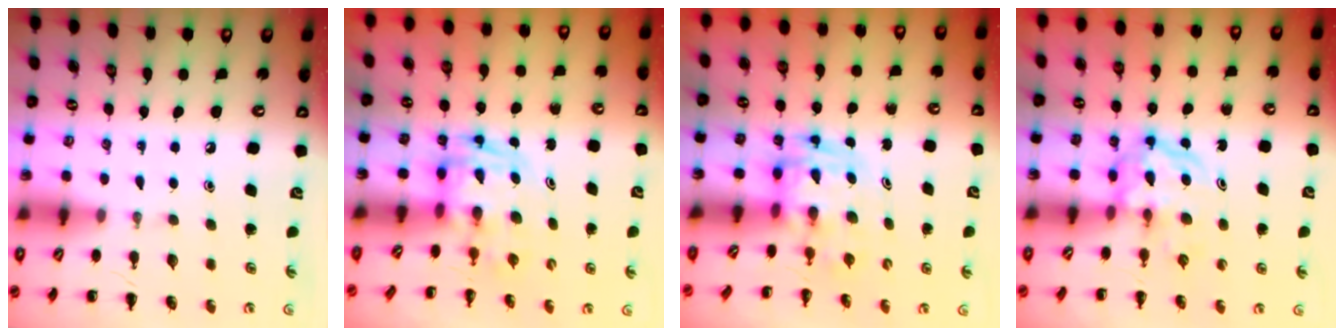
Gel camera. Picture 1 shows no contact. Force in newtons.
{"total": 2.8, "press": 2.8, "slide": 0.5}
{"total": 3.3, "press": 3.3, "slide": 0.6}
{"total": 3.9, "press": 3.9, "slide": 0.5}